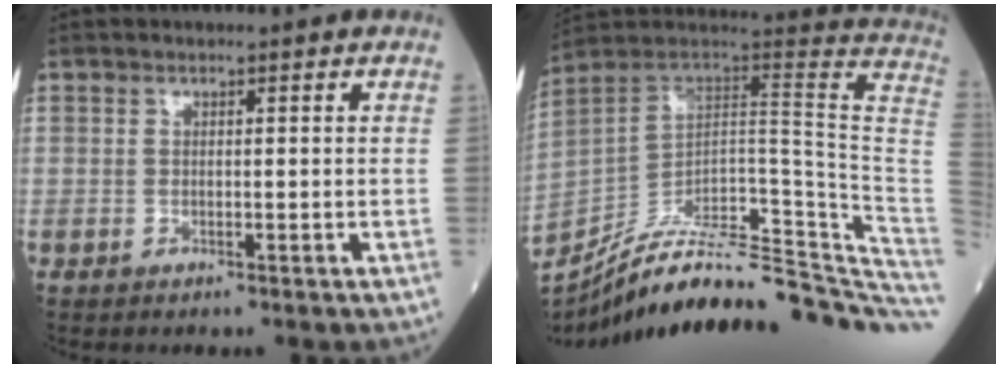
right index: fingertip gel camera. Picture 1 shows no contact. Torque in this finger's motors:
{"motor_torque": [-0.78, -1.36, -0.23, -0.03]}